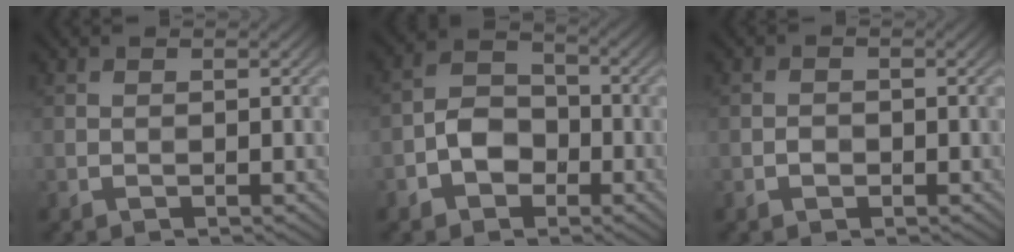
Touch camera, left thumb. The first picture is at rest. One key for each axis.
{"total": 5.4, "fx": -2.2, "fy": 3.8, "fz": 3.1, "tx": -0.057, "ty": 0.006, "tz": -0.049}
{"total": 1.1, "fx": -0.5, "fy": 0.8, "fz": 0.5, "tx": -0.009, "ty": -0.001, "tz": -0.011}